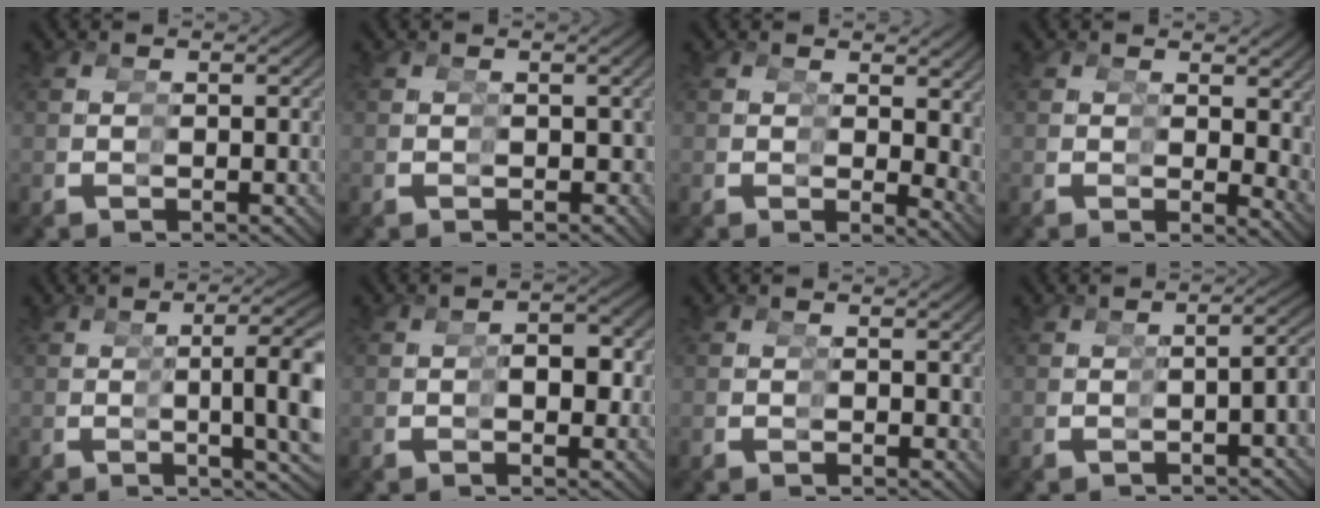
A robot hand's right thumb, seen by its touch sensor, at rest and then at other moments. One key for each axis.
{"total": 1.7, "fx": -0.1, "fy": 1.6, "fz": 0.4, "tx": 0.002, "ty": -0.010, "tz": 0.001}
{"total": 2.7, "fx": 1.1, "fy": 1.5, "fz": 1.9, "tx": 0.002, "ty": -0.007, "tz": 0.013}
{"total": 2.0, "fx": 1.2, "fy": 1.1, "fz": 1.2, "tx": 0.009, "ty": -0.002, "tz": 0.012}
{"total": 6.9, "fx": 0.1, "fy": 1.7, "fz": 6.6, "tx": -0.083, "ty": 0.006, "tz": -0.001}
{"total": 2.8, "fx": -0.1, "fy": 1.7, "fz": 2.2, "tx": -0.021, "ty": -0.003, "tz": -0.003}
{"total": 0.7, "fx": 0.5, "fy": 0.5, "fz": 0.0, "tx": 0.008, "ty": 0.001, "tz": 0.003}
{"total": 4.2, "fx": -0.7, "fy": 1.7, "fz": 3.7, "tx": -0.044, "ty": 0.010, "tz": -0.010}